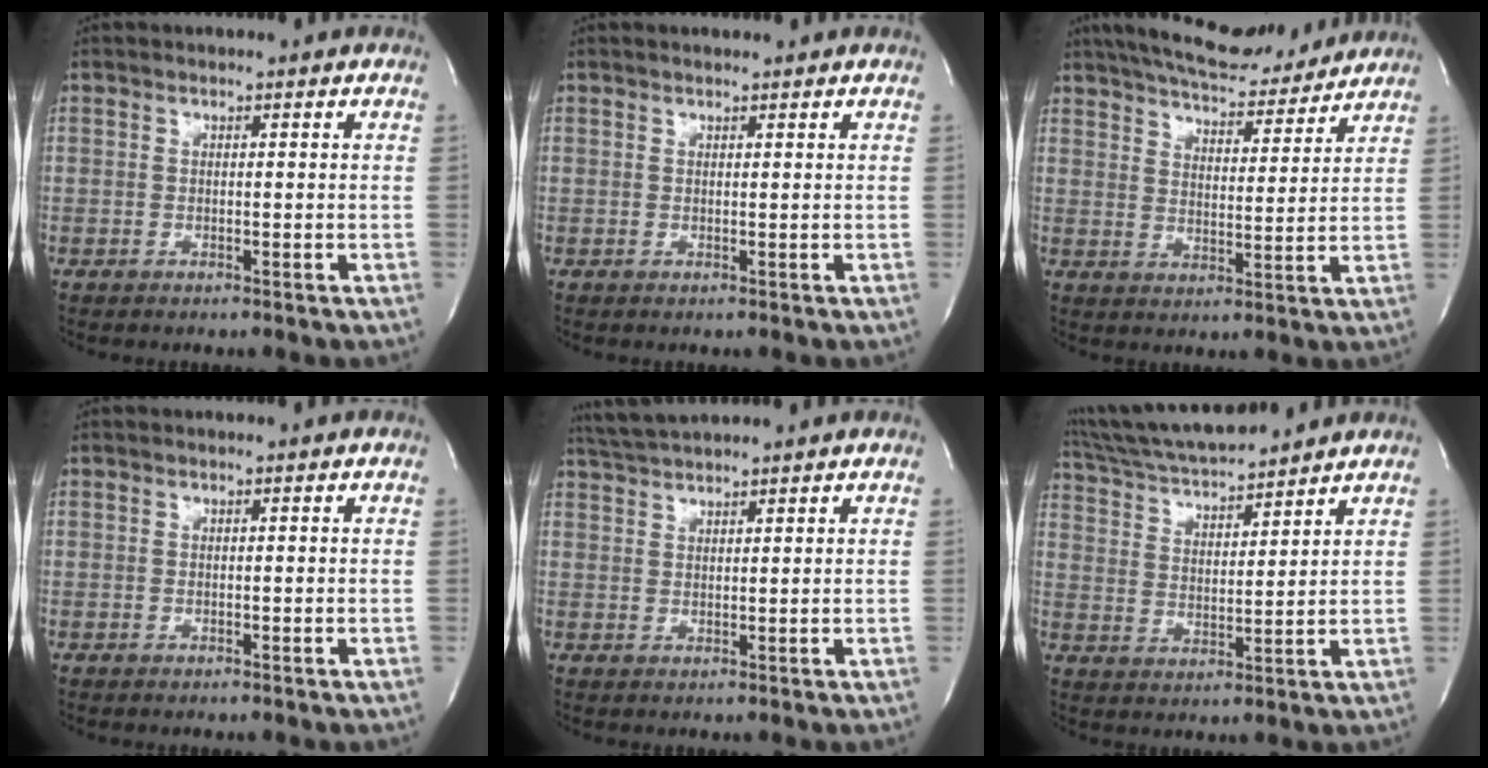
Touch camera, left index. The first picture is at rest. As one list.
[{"total": 0.8, "force": [0.8, 0.1, 0.3], "torque": [-0.012, 0.003, 0.014]}, {"total": 14.0, "force": [12.7, 3.3, 5.0], "torque": [-0.076, 0.011, 0.186]}, {"total": 0.0}, {"total": 4.5, "force": [4.3, -0.6, 1.2], "torque": [-0.029, 0.023, 0.084]}, {"total": 14.3, "force": [13.2, 1.4, 5.5], "torque": [-0.108, 0.020, 0.234]}]